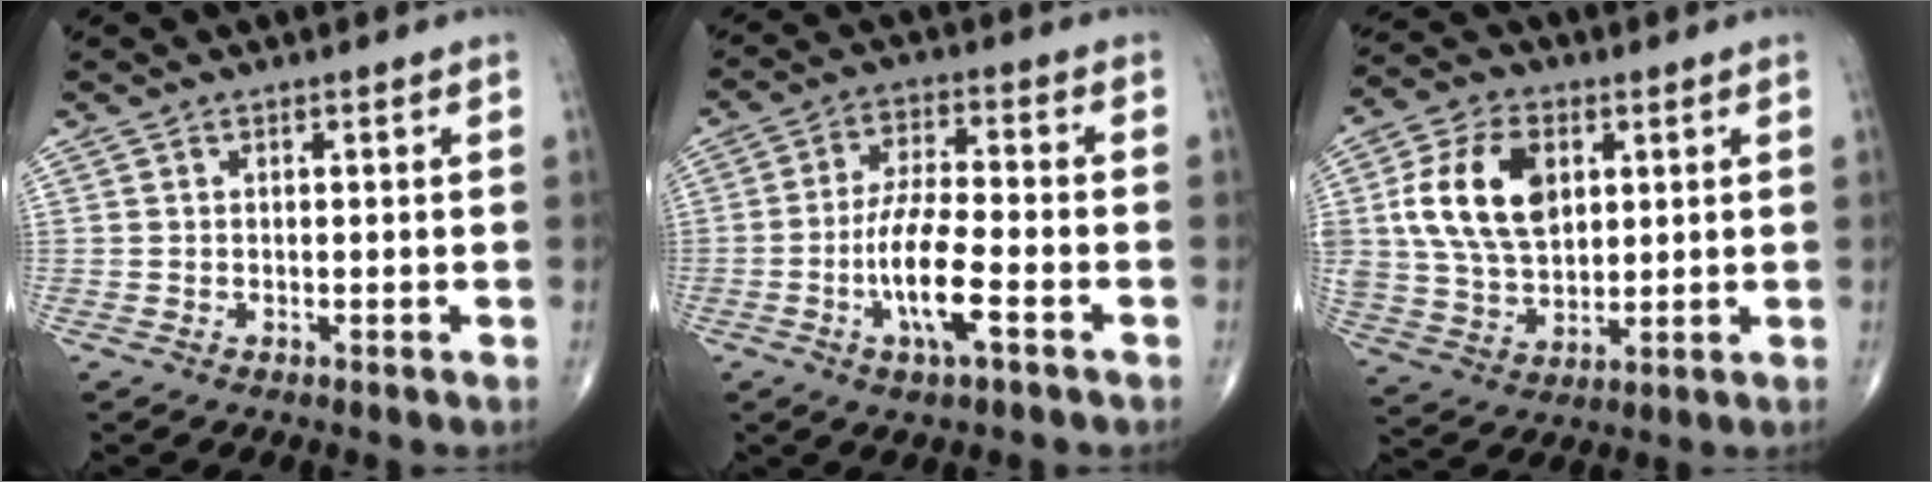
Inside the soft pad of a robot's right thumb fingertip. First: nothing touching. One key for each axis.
{"total": 10.5, "fx": -3.8, "fy": 2.8, "fz": 9.4, "tx": -0.186, "ty": 0.019, "tz": -0.072}
{"total": 15.3, "fx": 3.8, "fy": 10.0, "fz": 11.0, "tx": -0.191, "ty": -0.003, "tz": 0.074}